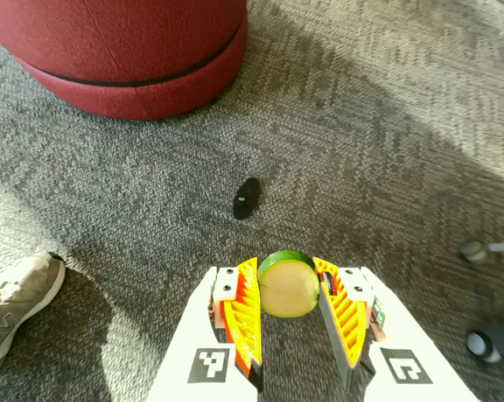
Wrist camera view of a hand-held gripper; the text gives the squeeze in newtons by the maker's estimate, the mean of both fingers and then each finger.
{"total": 9.5, "left": 9.5, "right": 9.6}